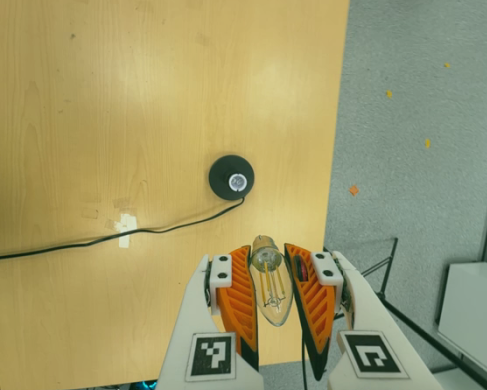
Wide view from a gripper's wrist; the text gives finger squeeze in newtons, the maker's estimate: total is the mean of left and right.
{"total": 24.0, "left": 25.0, "right": 22.9}